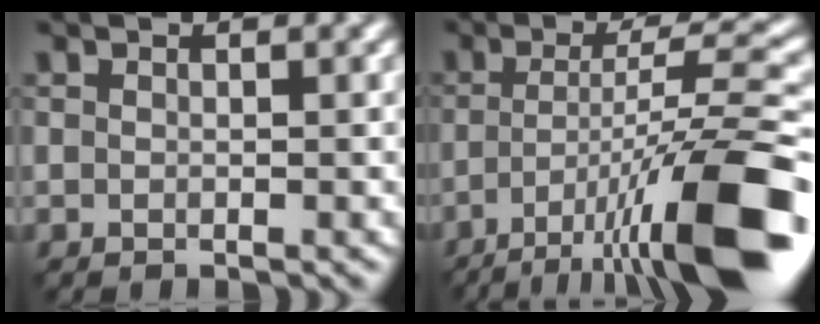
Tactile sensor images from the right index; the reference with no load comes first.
{"total": 12.5, "force": [-6.1, 2.4, 10.6], "torque": [-0.158, 0.007, -0.093]}